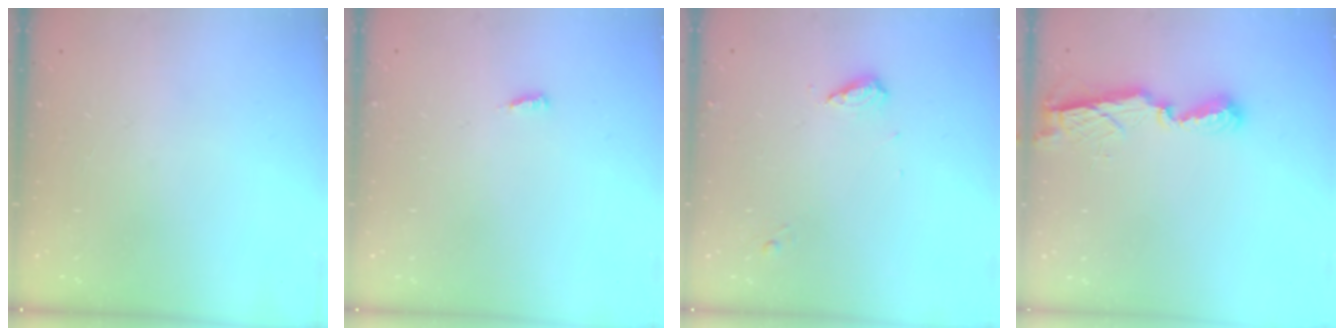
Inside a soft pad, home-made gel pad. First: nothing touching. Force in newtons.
{"total": 2.6, "press": 2.6, "slide": 0.3}
{"total": 6.4, "press": 6.4, "slide": 0.7}
{"total": 7.5, "press": 7.5, "slide": 0.5}